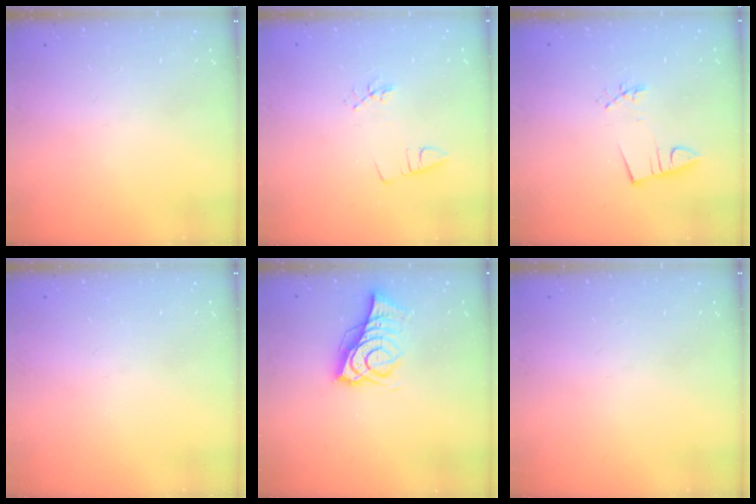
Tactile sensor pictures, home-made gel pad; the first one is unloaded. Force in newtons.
{"total": 4.0, "press": 3.7, "slide": 1.5}
{"total": 3.0, "press": 1.4, "slide": 2.6}
{"total": 0.0}
{"total": 9.3, "press": 8.8, "slide": 2.9}
{"total": 0.0}